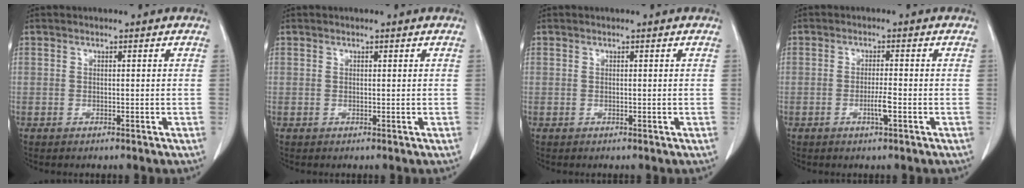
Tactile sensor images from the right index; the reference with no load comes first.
{"total": 0.0}
{"total": 0.0}
{"total": 2.5, "force": [-1.0, -0.1, 2.3], "torque": [-0.046, -0.003, -0.018]}